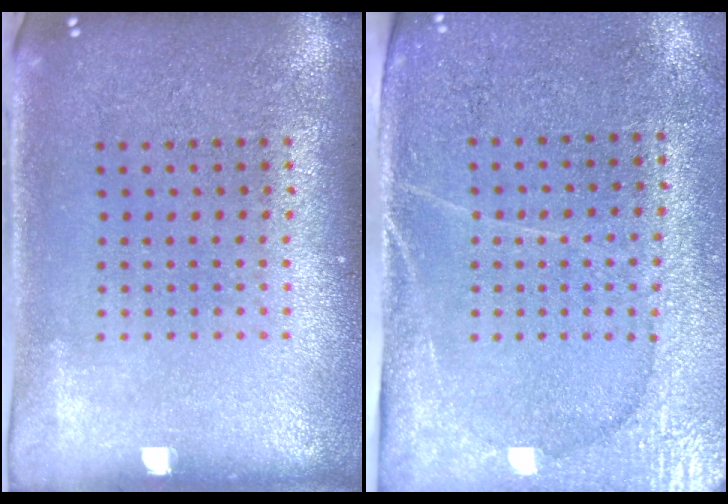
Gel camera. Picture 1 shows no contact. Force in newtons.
{"total": 2.9, "press": 2.7, "slide": 1.2}